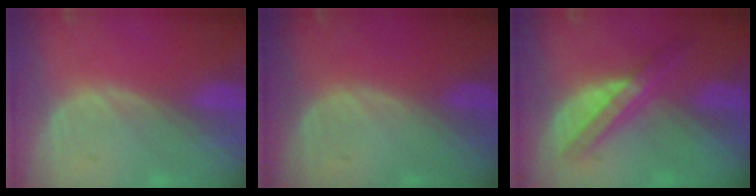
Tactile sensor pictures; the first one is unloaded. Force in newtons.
{"total": 0.0}
{"total": 6.6, "press": 5.7, "slide": 3.3}